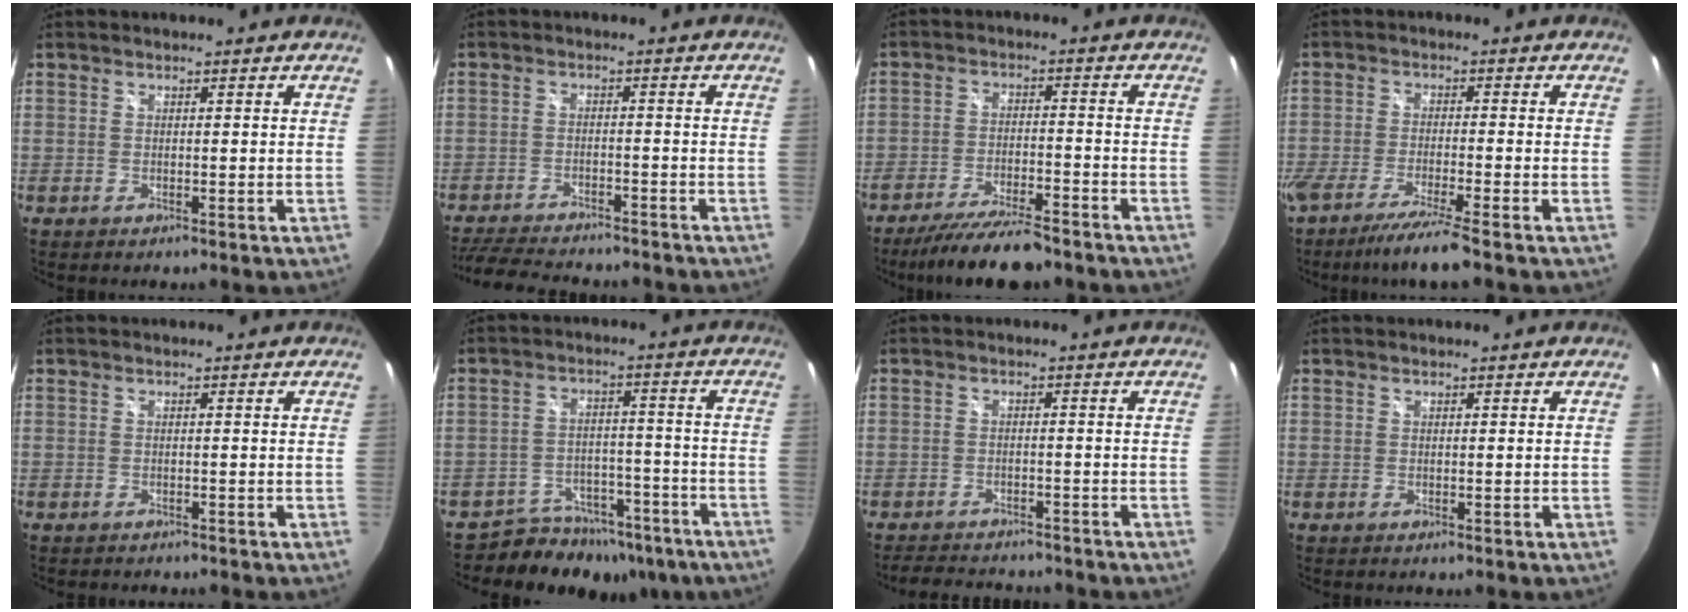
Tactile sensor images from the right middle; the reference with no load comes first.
{"total": 13.4, "force": [-11.8, 2.6, 5.7], "torque": [-0.123, -0.027, -0.182]}
{"total": 12.2, "force": [-10.4, 2.5, 5.9], "torque": [-0.127, -0.017, -0.168]}
{"total": 8.1, "force": [-6.5, -1.0, 4.8], "torque": [-0.099, -0.025, -0.111]}
{"total": 8.3, "force": [-8.1, 1.9, -0.2], "torque": [0.010, 0.042, -0.115]}
{"total": 13.0, "force": [-10.2, 7.2, 3.5], "torque": [-0.080, 0.016, -0.134]}
{"total": 7.1, "force": [-6.5, 1.7, 2.1], "torque": [-0.055, -0.003, -0.097]}
{"total": 0.0}